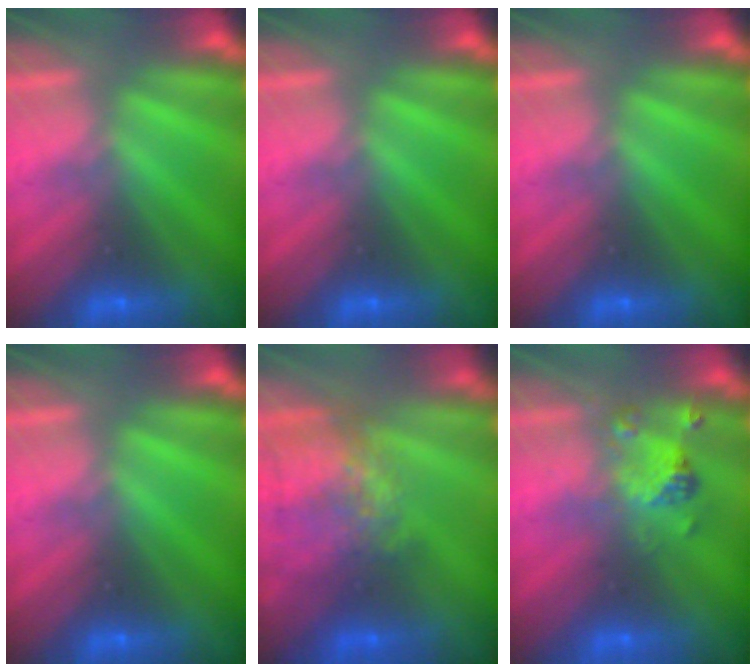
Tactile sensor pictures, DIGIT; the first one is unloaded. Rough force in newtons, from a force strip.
{"total": 0.0}
{"total": 0.0}
{"total": 0.0}
{"total": 7.0}
{"total": 2.4}